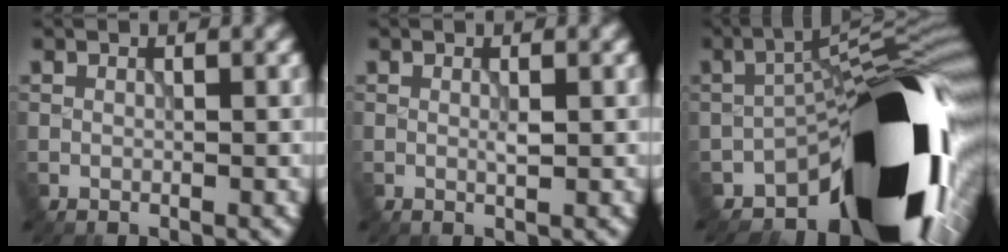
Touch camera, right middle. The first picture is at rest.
{"total": 0.8, "force": [-0.1, 0.1, 0.8], "torque": [-0.015, -0.002, 0.000]}
{"total": 21.3, "force": [-9.9, 8.3, 16.9], "torque": [-0.219, -0.016, -0.166]}